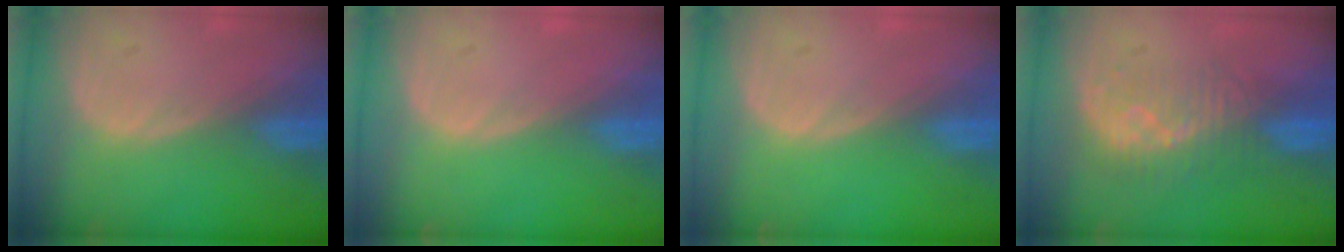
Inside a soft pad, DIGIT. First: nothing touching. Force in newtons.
{"total": 0.0}
{"total": 0.0}
{"total": 8.2, "press": 7.4, "slide": 3.5}